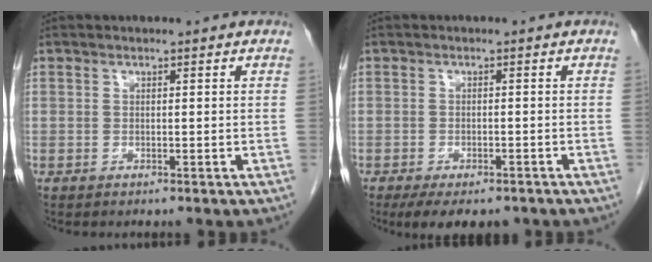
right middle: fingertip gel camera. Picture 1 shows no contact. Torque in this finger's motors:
{"motor_torque": [0.80, -0.88, 0.03, 0.02]}